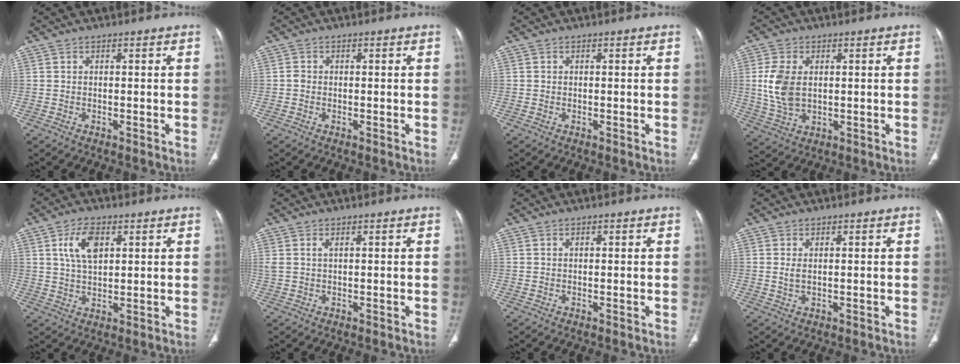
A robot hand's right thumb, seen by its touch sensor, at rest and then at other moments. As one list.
[{"total": 0.9, "force": [-0.2, 0.8, 0.4], "torque": [-0.004, 0.003, -0.006]}, {"total": 0.0}, {"total": 8.5, "force": [0.9, 5.4, 6.5], "torque": [-0.135, -0.003, 0.026]}, {"total": 7.3, "force": [2.7, 3.9, 5.5], "torque": [-0.098, -0.007, 0.055]}, {"total": 1.6, "force": [0.7, 0.7, 1.2], "torque": [-0.037, 0.012, 0.023]}, {"total": 0.5, "force": [0.3, 0.3, 0.4], "torque": [-0.006, 0.000, 0.005]}, {"total": 1.8, "force": [0.4, 0.9, 1.5], "torque": [-0.030, -0.003, 0.013]}]